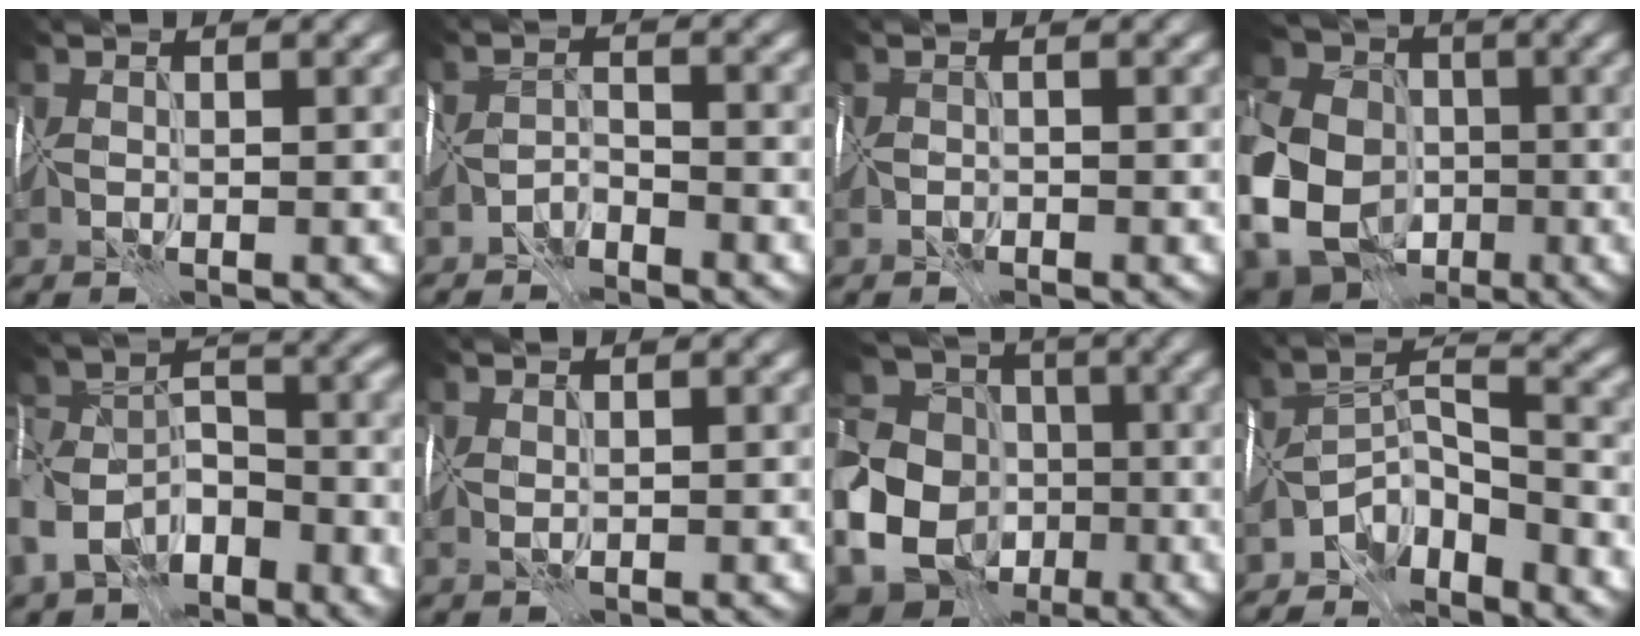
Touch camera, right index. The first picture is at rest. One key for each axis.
{"total": 2.1, "fx": -2.0, "fy": -0.3, "fz": 0.2, "tx": 0.000, "ty": 0.007, "tz": -0.044}
{"total": 1.0, "fx": -0.9, "fy": 0.1, "fz": 0.5, "tx": -0.008, "ty": -0.003, "tz": -0.017}
{"total": 11.5, "fx": -2.8, "fy": 9.1, "fz": 6.4, "tx": -0.169, "ty": -0.007, "tz": -0.070}
{"total": 11.9, "fx": -6.9, "fy": 7.4, "fz": 6.3, "tx": -0.148, "ty": -0.012, "tz": -0.099}
{"total": 0.8, "fx": 0.7, "fy": -0.4, "fz": -0.1, "tx": 0.000, "ty": 0.005, "tz": 0.020}
{"total": 13.2, "fx": -3.1, "fy": 11.5, "fz": 5.8, "tx": -0.147, "ty": -0.010, "tz": -0.071}
{"total": 5.2, "fx": -4.4, "fy": 1.2, "fz": 2.4, "tx": -0.027, "ty": 0.007, "tz": -0.086}